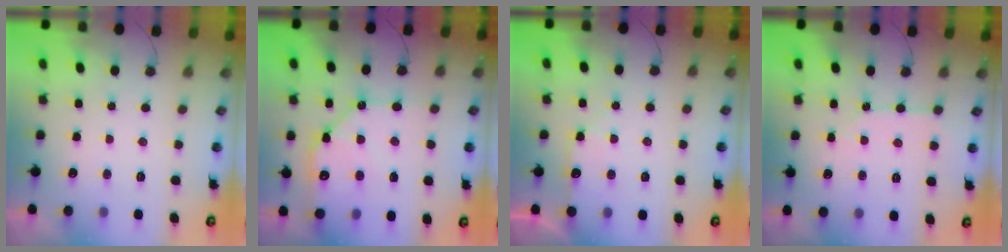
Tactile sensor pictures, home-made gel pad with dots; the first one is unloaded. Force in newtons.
{"total": 13.8, "press": 13.7, "slide": 1.5}
{"total": 7.9, "press": 7.9, "slide": 0.9}
{"total": 2.8, "press": 2.8, "slide": 0.5}